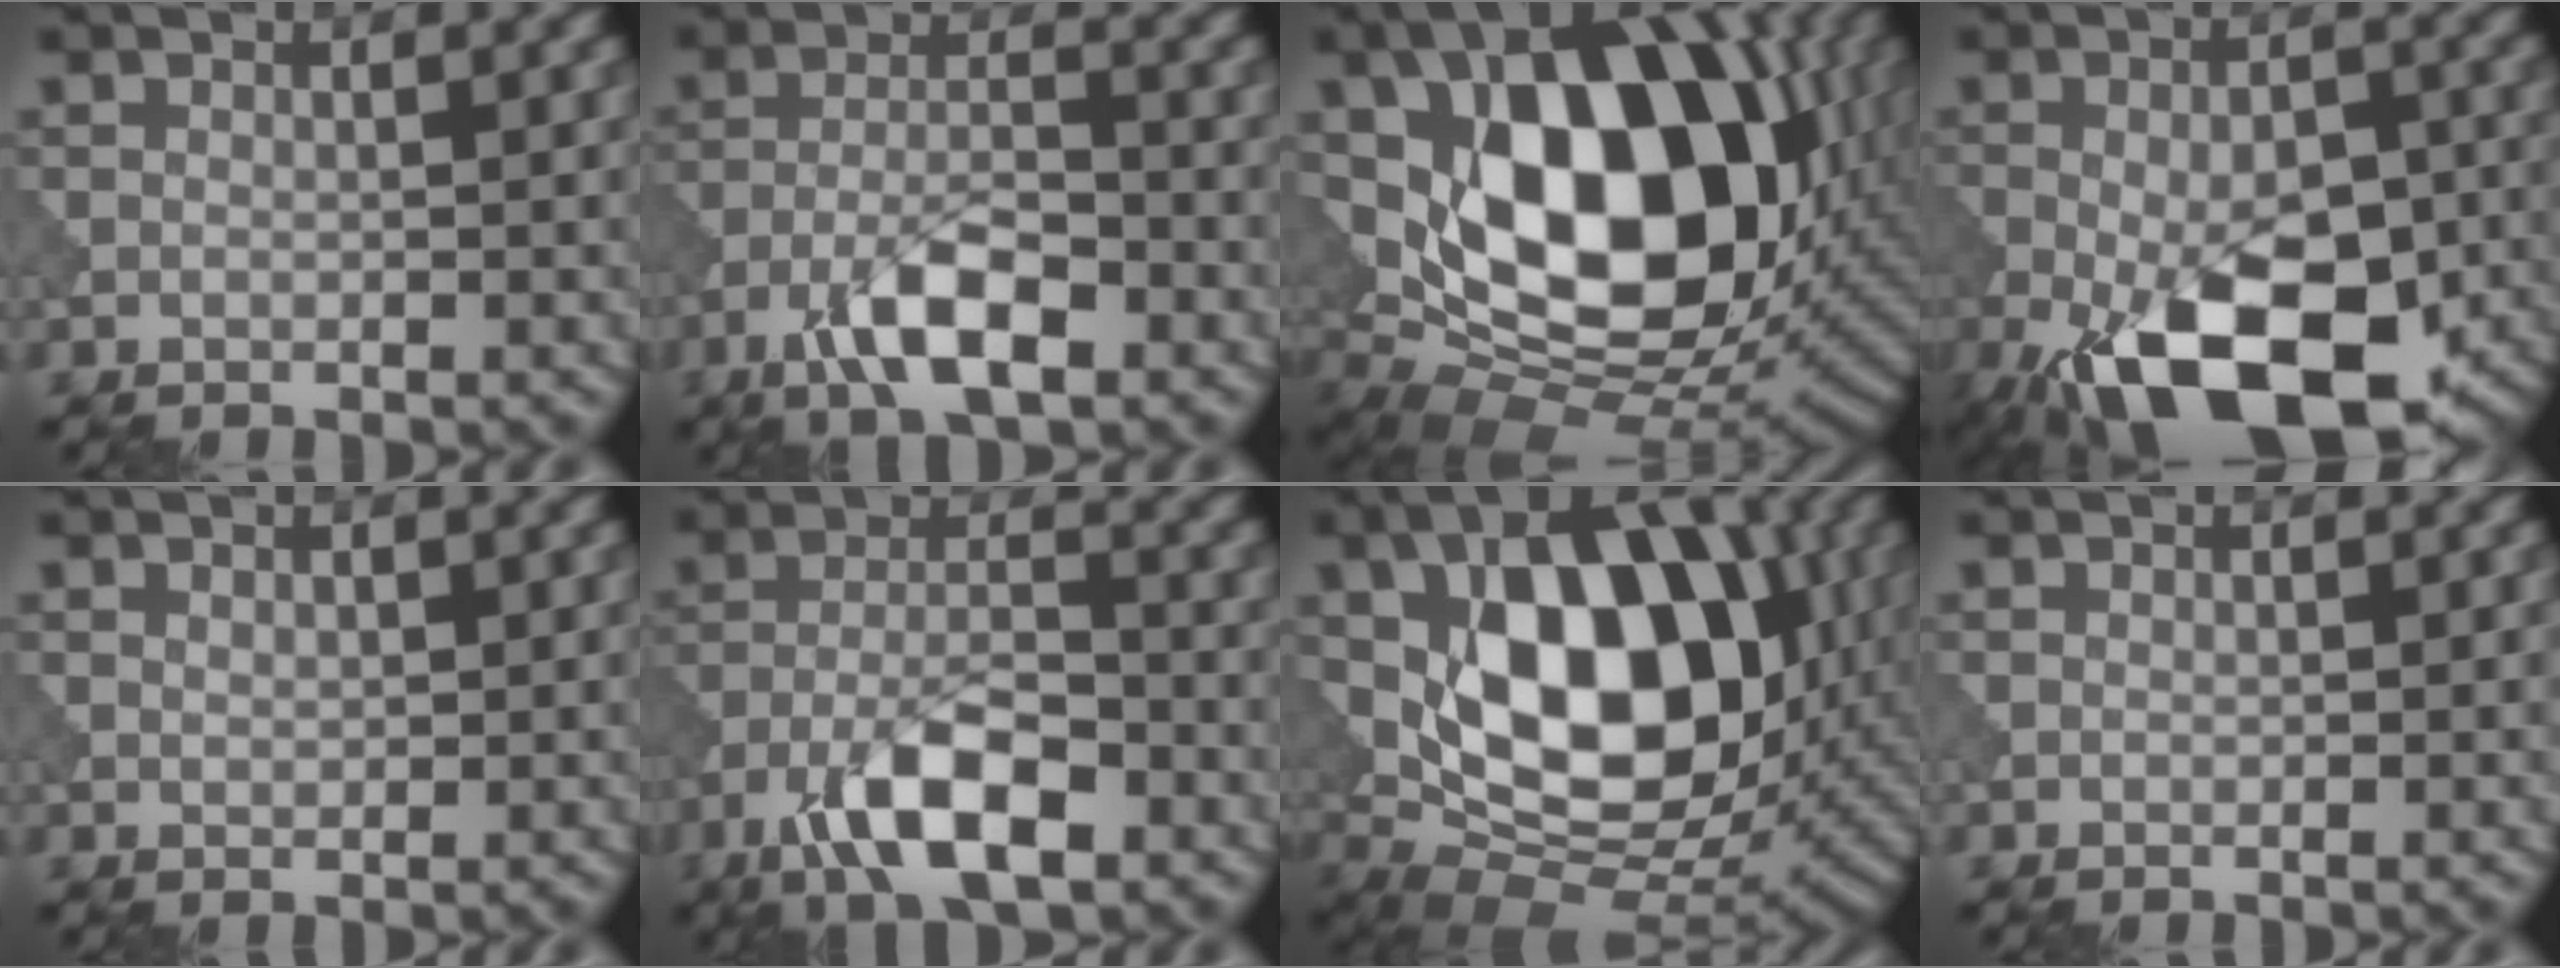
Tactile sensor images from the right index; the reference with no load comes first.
{"total": 6.3, "force": [-3.6, 2.0, 4.8], "torque": [-0.088, 0.004, -0.069]}
{"total": 17.5, "force": [2.2, 11.3, 13.3], "torque": [-0.198, -0.001, 0.035]}
{"total": 16.7, "force": [-7.6, 8.2, 12.4], "torque": [-0.203, -0.027, -0.120]}
{"total": 0.8, "force": [0.4, 0.5, 0.5], "torque": [-0.010, 0.000, 0.009]}
{"total": 7.9, "force": [-4.5, 2.8, 5.9], "torque": [-0.105, 0.007, -0.086]}
{"total": 15.0, "force": [1.6, 9.3, 11.7], "torque": [-0.176, 0.011, 0.020]}
{"total": 0.0}